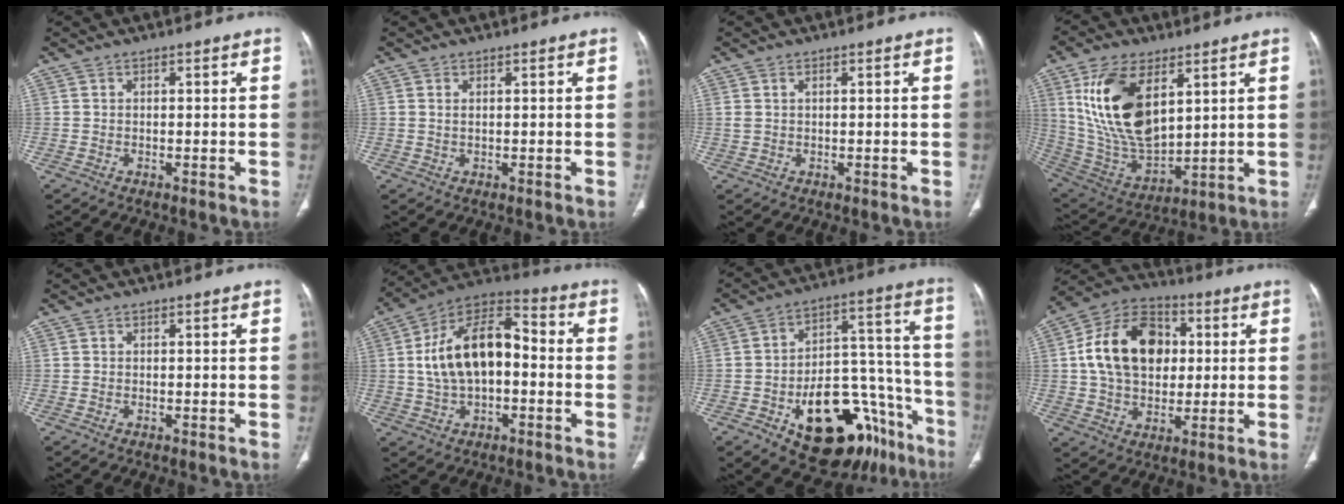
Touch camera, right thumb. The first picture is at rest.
{"total": 0.9, "force": [0.4, 0.4, 0.7], "torque": [-0.017, 0.003, 0.010]}
{"total": 1.4, "force": [0.6, 0.8, 1.0], "torque": [-0.029, 0.008, 0.021]}
{"total": 19.8, "force": [7.1, 10.2, 15.4], "torque": [-0.280, -0.031, 0.149]}
{"total": 0.0}
{"total": 16.9, "force": [-0.1, 9.6, 13.9], "torque": [-0.234, 0.043, -0.010]}
{"total": 26.0, "force": [-13.2, 13.9, 17.6], "torque": [-0.172, 0.101, -0.180]}
{"total": 18.2, "force": [2.6, 13.2, 12.3], "torque": [-0.184, 0.017, 0.042]}